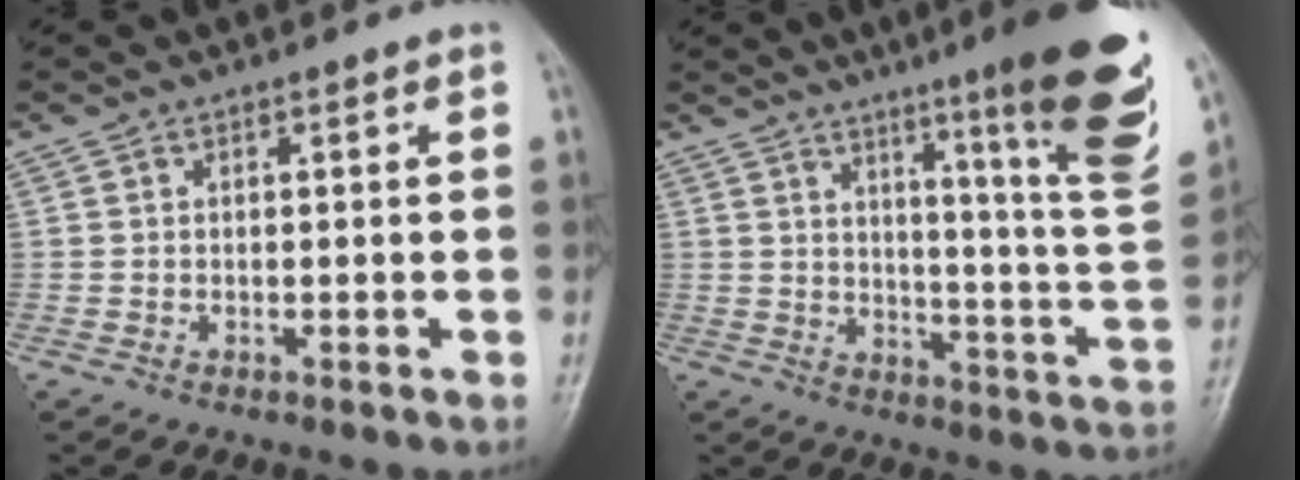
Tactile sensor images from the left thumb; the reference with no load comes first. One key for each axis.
{"total": 20.1, "fx": 11.9, "fy": 1.0, "fz": 16.1, "tx": -0.193, "ty": -0.069, "tz": 0.164}